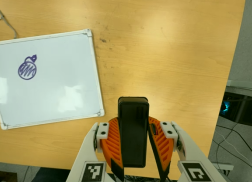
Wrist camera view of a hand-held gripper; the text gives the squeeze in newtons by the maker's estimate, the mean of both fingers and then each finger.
{"total": 8.1, "left": 6.6, "right": 9.6}